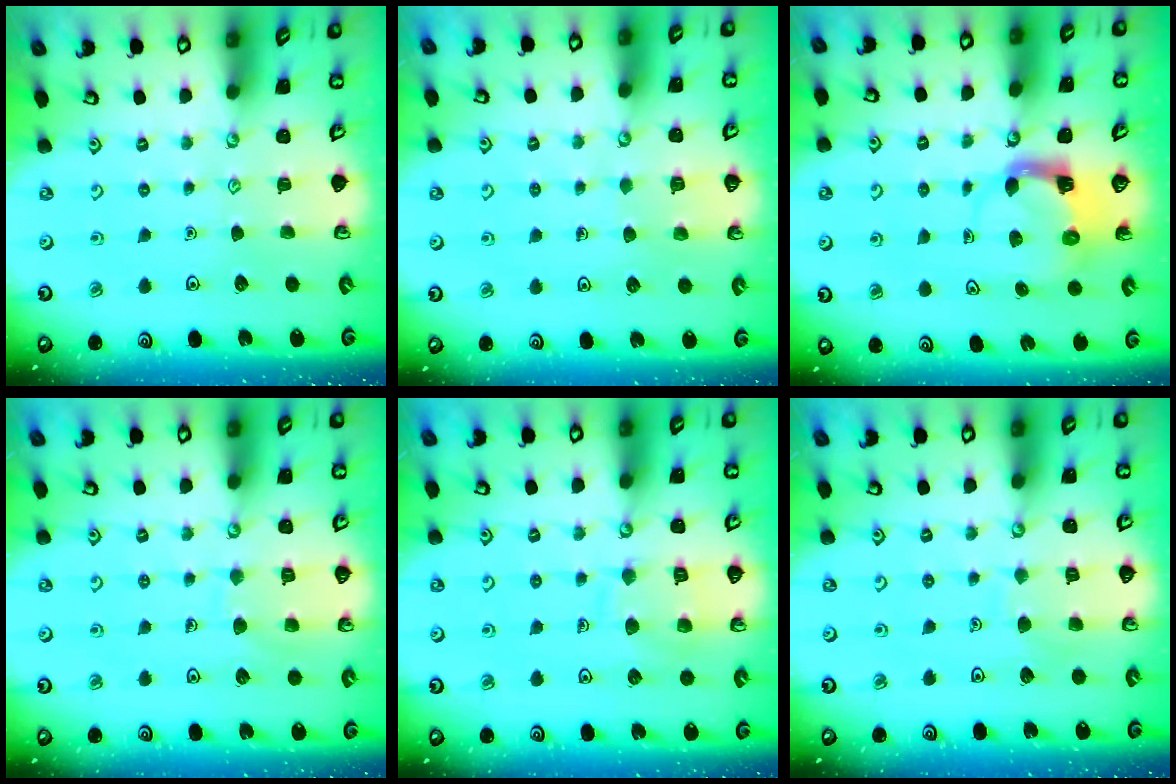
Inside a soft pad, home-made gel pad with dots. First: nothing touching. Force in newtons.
{"total": 3.3, "press": 3.3, "slide": 0.2}
{"total": 3.9, "press": 3.8, "slide": 0.6}
{"total": 7.3, "press": 7.3, "slide": 0.7}
{"total": 10.7, "press": 10.7, "slide": 0.9}
{"total": 6.3, "press": 6.3, "slide": 0.5}